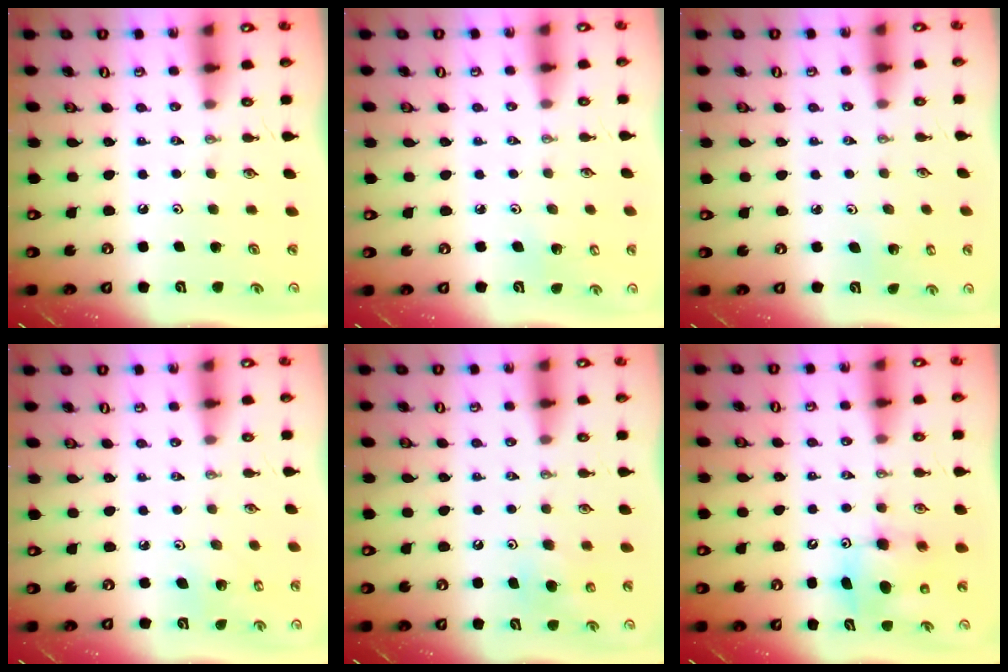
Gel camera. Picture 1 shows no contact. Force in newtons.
{"total": 2.8, "press": 2.7, "slide": 0.7}
{"total": 1.8, "press": 1.8, "slide": 0.1}
{"total": 4.4, "press": 4.4, "slide": 0.4}
{"total": 7.0, "press": 6.8, "slide": 1.4}
{"total": 8.0, "press": 7.7, "slide": 2.1}